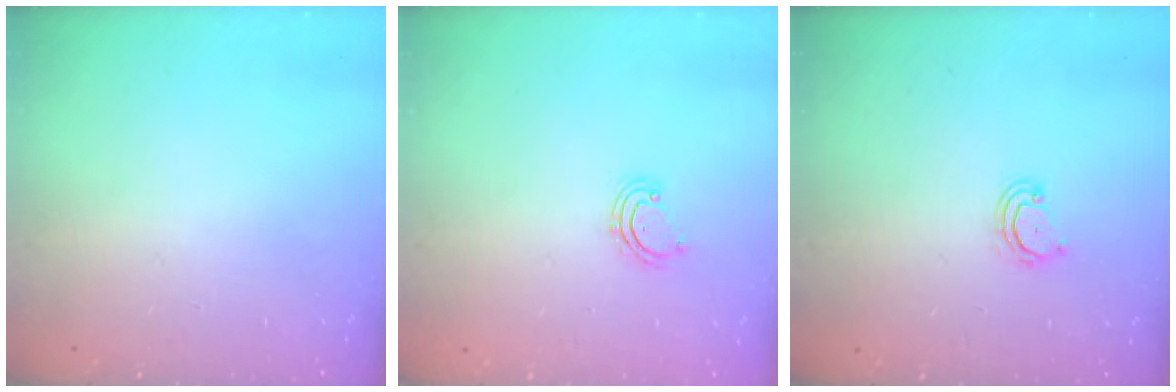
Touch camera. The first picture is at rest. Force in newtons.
{"total": 2.7, "press": 2.6, "slide": 0.5}
{"total": 3.9, "press": 3.9, "slide": 0.3}